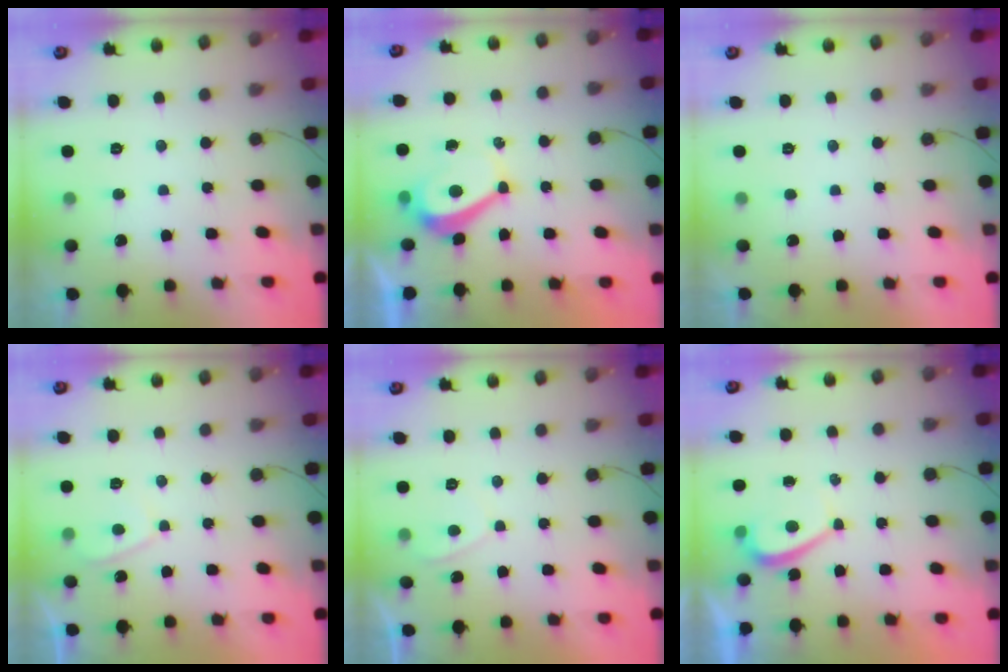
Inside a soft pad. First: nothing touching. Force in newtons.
{"total": 4.6, "press": 4.5, "slide": 0.7}
{"total": 2.3, "press": 2.3, "slide": 0.3}
{"total": 2.5, "press": 2.4, "slide": 0.6}
{"total": 1.2, "press": 1.1, "slide": 0.5}
{"total": 1.8, "press": 1.7, "slide": 0.6}